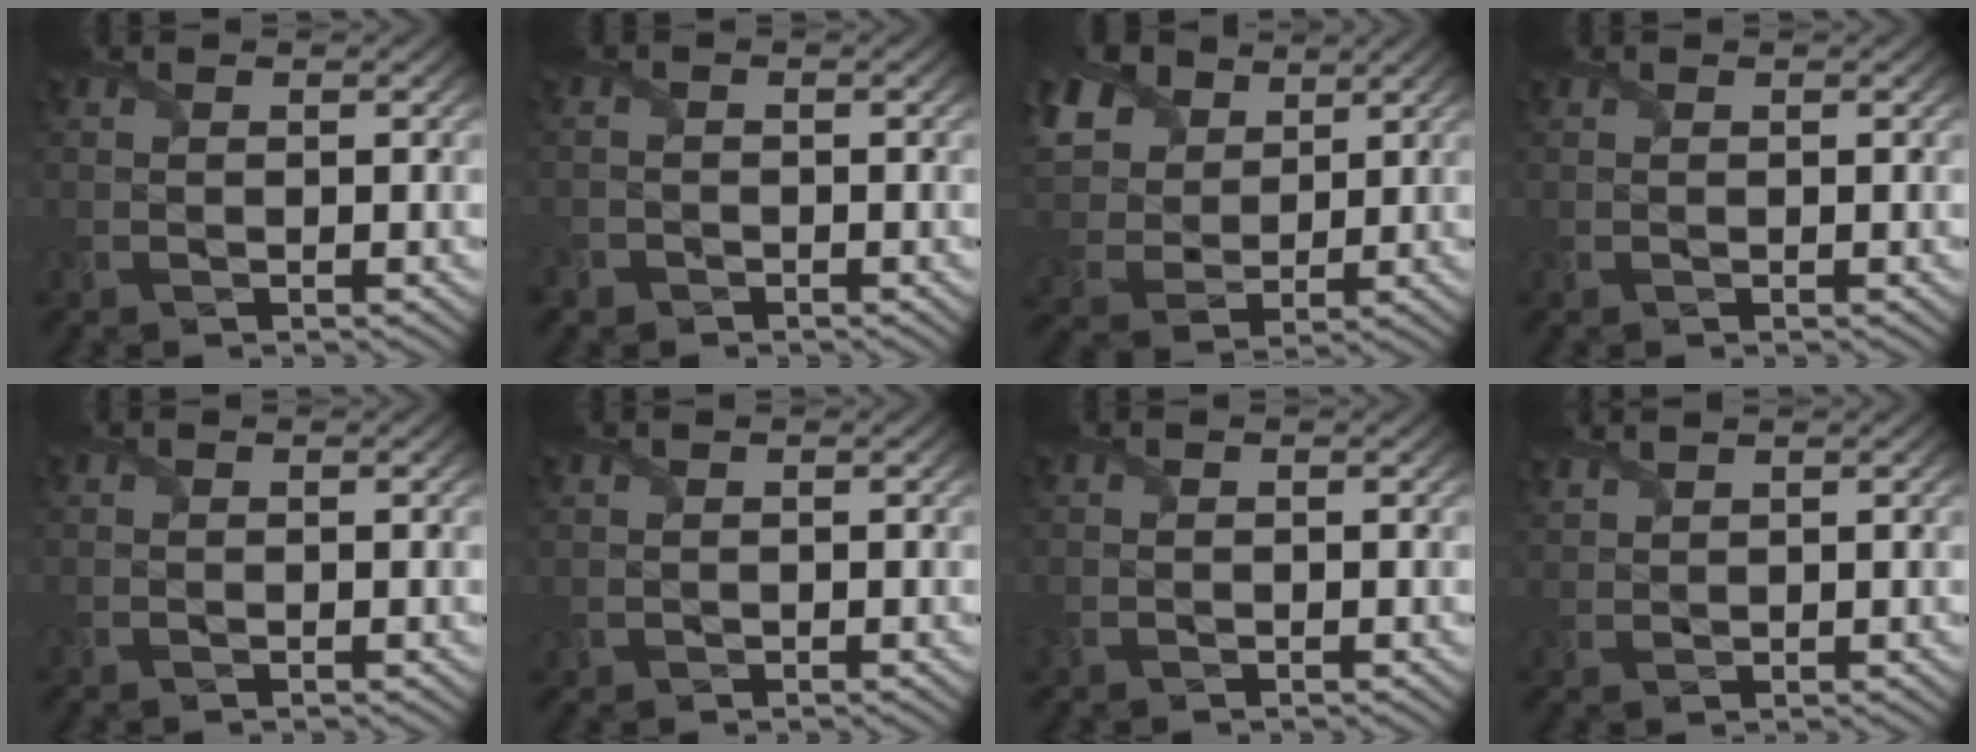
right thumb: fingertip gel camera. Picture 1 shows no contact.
{"total": 1.8, "force": [-1.3, 1.2, 0.1], "torque": [0.002, -0.004, -0.028]}
{"total": 10.9, "force": [5.6, 7.3, 5.8], "torque": [-0.169, 0.023, 0.102]}
{"total": 0.0}
{"total": 0.0}
{"total": 0.8, "force": [0.5, 0.5, 0.3], "torque": [-0.011, 0.001, 0.015]}
{"total": 0.8, "force": [-0.2, 0.6, 0.5], "torque": [-0.019, -0.002, -0.003]}
{"total": 2.1, "force": [2.0, 0.4, 0.6], "torque": [-0.019, 0.005, 0.045]}